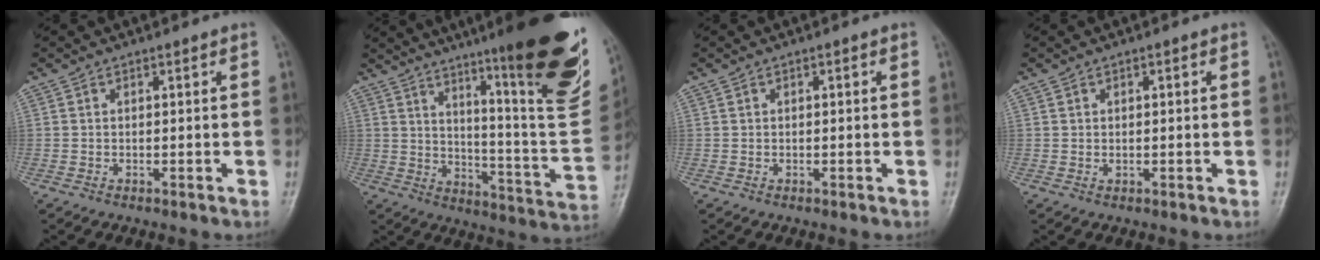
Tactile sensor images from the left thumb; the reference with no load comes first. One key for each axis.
{"total": 27.1, "fx": 15.8, "fy": 3.8, "fz": 21.8, "tx": -0.272, "ty": -0.076, "tz": 0.232}
{"total": 0.0}
{"total": 0.6, "fx": 0.0, "fy": 0.4, "fz": 0.4, "tx": -0.008, "ty": 0.000, "tz": 0.001}